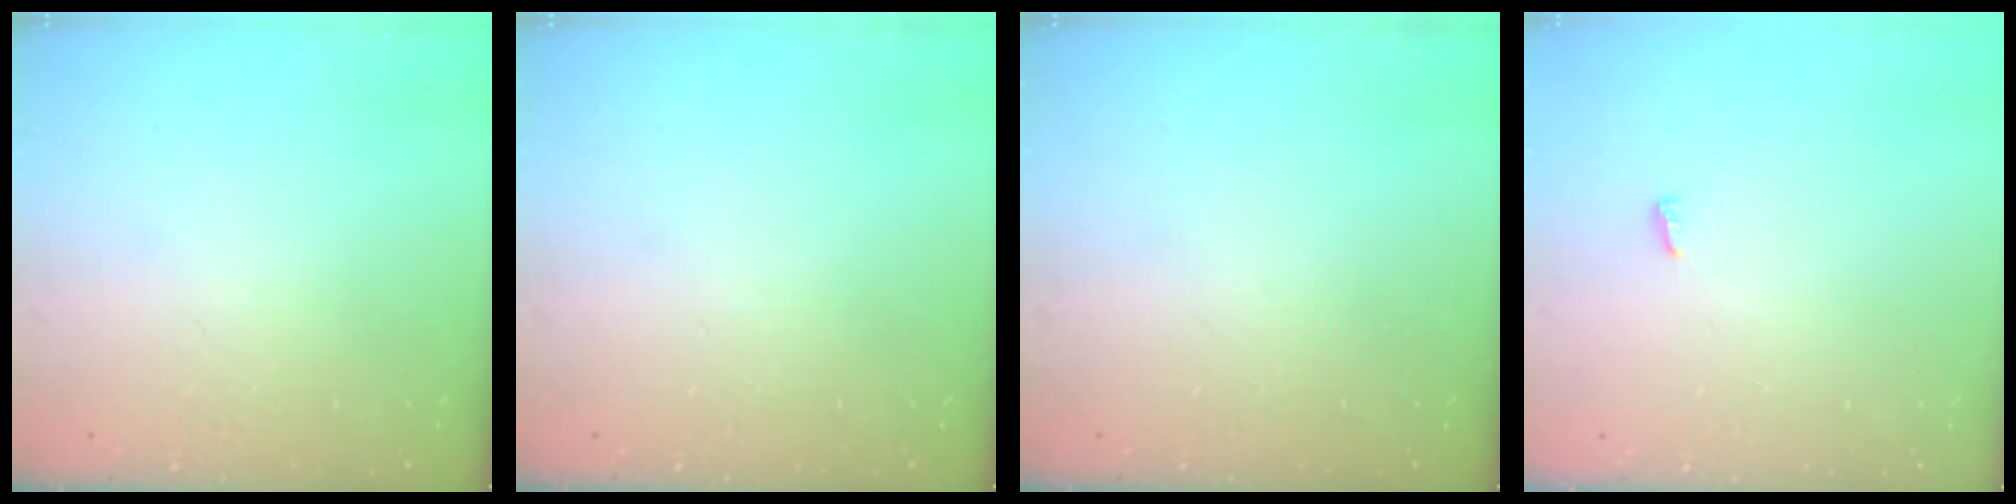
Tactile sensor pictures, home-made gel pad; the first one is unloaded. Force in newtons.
{"total": 0.0}
{"total": 0.0}
{"total": 2.8, "press": 2.8, "slide": 0.5}